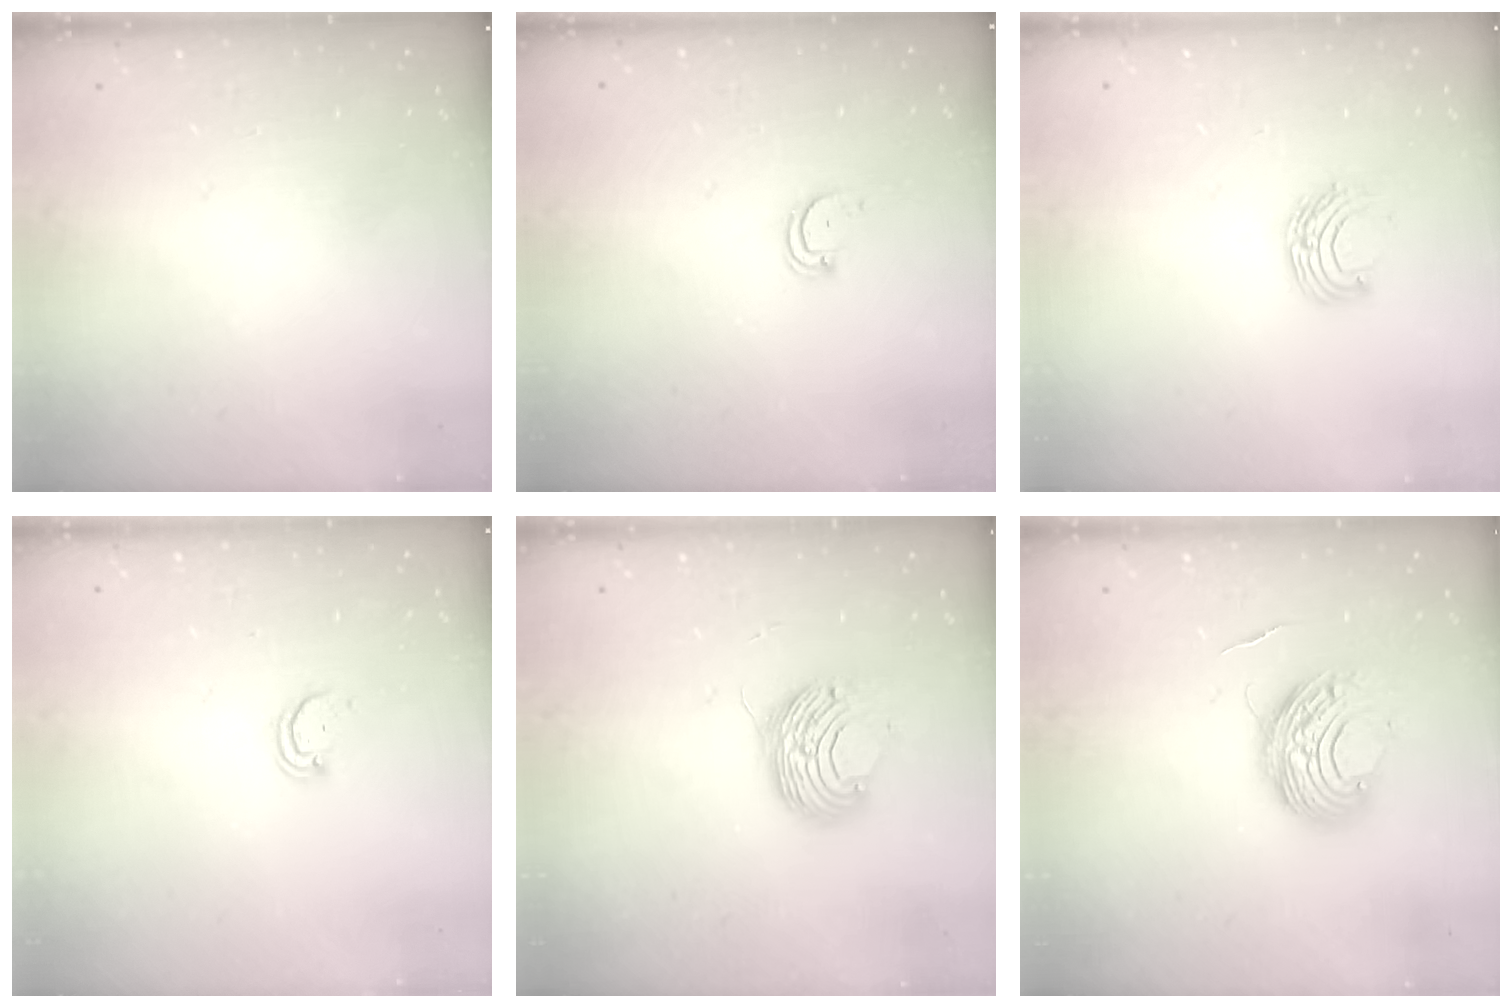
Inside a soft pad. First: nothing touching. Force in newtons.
{"total": 2.4, "press": 2.4, "slide": 0.2}
{"total": 6.7, "press": 6.6, "slide": 0.8}
{"total": 2.1, "press": 2.1, "slide": 0.2}
{"total": 10.1, "press": 10.1, "slide": 0.7}
{"total": 10.1, "press": 10.1, "slide": 0.8}